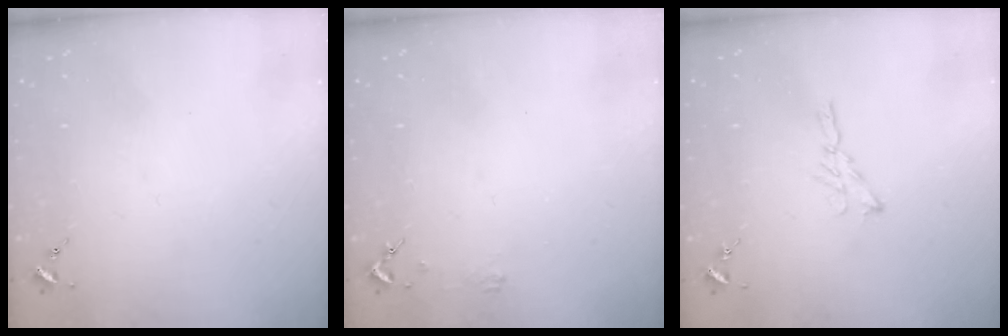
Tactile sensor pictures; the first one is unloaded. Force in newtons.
{"total": 2.3, "press": 2.3, "slide": 0.2}
{"total": 6.2, "press": 6.1, "slide": 0.8}